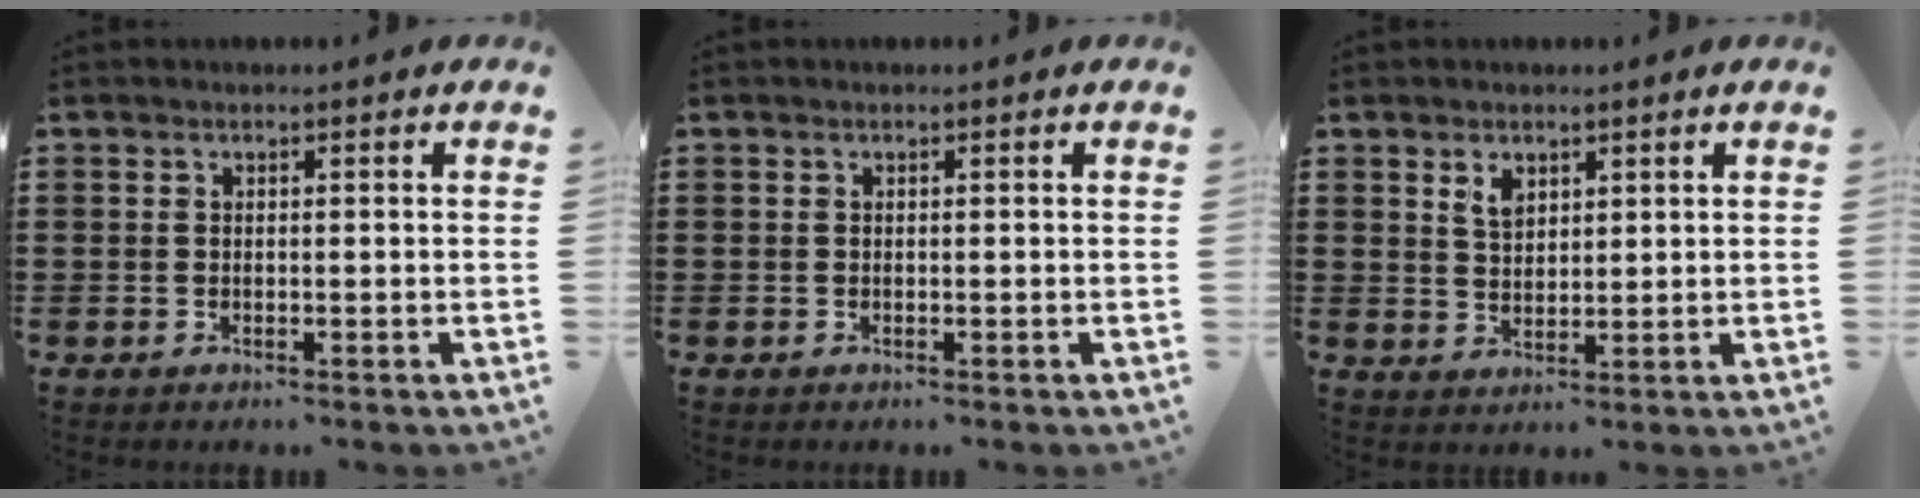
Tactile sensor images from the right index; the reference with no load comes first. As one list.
[{"total": 0.0}, {"total": 2.8, "force": [1.8, 1.7, 1.4], "torque": [-0.034, 0.004, 0.033]}]